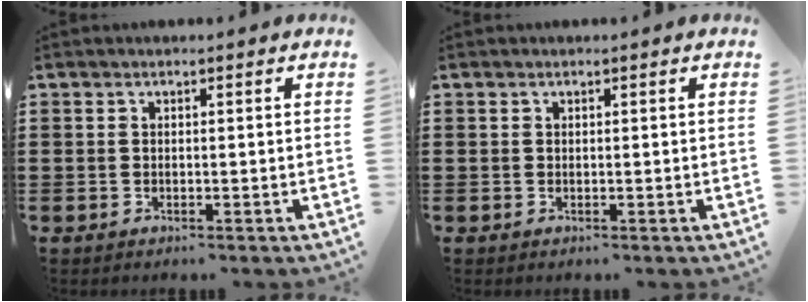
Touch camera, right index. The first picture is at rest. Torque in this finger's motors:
{"motor_torque": [0.00, 0.00, 0.01, -0.01]}